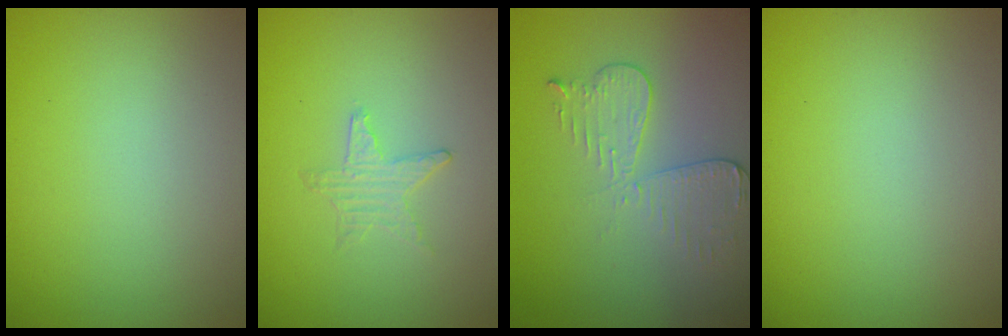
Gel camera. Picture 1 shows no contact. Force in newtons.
{"total": 0.5, "press": 0.5, "slide": 0.1}
{"total": 3.0, "press": 2.7, "slide": 1.2}
{"total": 0.0}